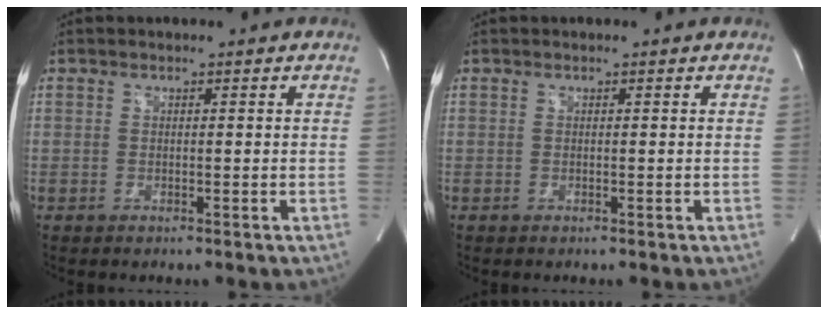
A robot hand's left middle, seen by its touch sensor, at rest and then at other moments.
{"total": 0.0}